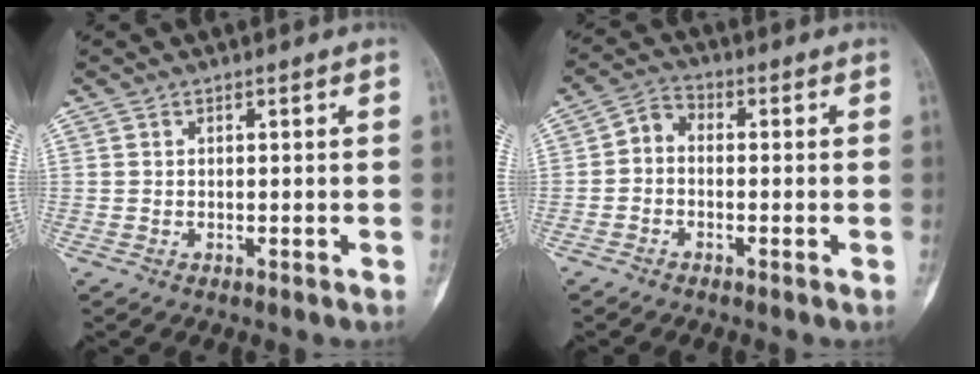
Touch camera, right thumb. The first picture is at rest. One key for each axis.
{"total": 3.8, "fx": -0.8, "fy": 2.7, "fz": 2.5, "tx": -0.037, "ty": 0.017, "tz": -0.031}